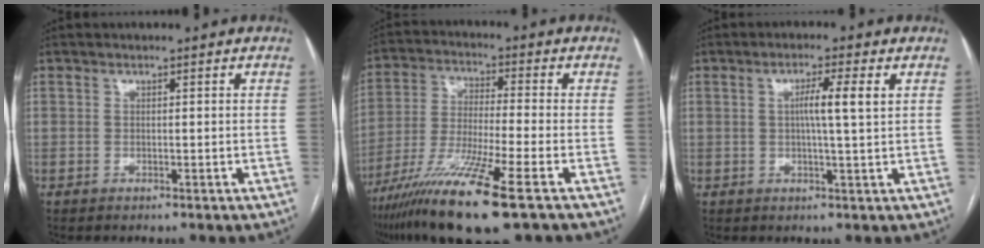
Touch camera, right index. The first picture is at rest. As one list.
[{"total": 15.1, "force": [-8.8, 0.0, 12.2], "torque": [-0.254, -0.044, -0.163]}, {"total": 4.8, "force": [1.1, -0.4, 4.7], "torque": [-0.080, 0.003, 0.016]}]